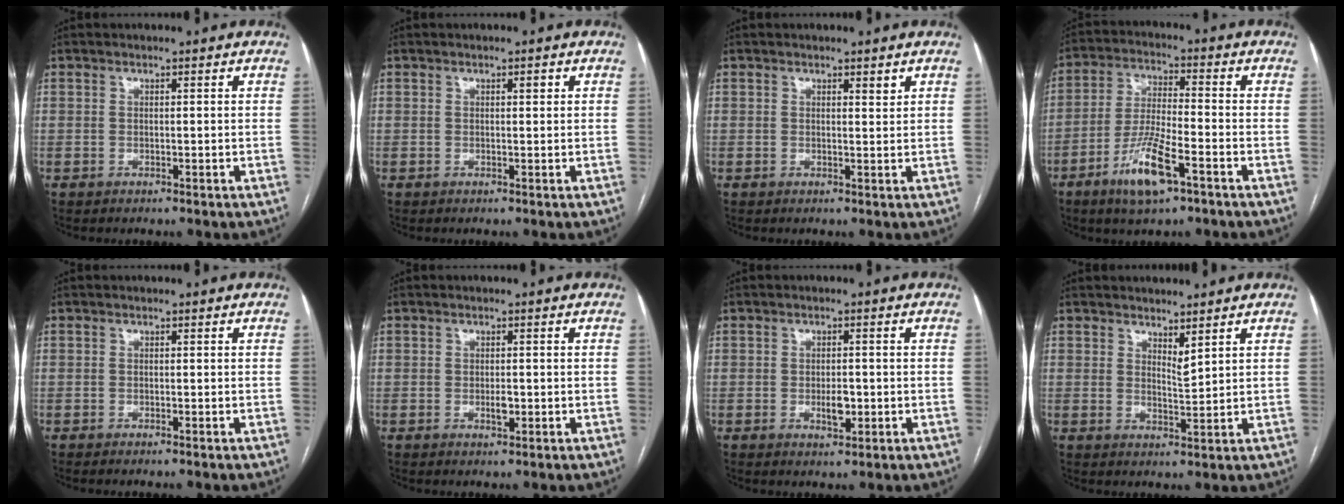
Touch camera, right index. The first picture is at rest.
{"total": 0.8, "force": [0.3, 0.2, 0.6], "torque": [-0.009, 0.001, 0.003]}
{"total": 1.1, "force": [0.8, 0.3, 0.7], "torque": [-0.011, -0.005, 0.011]}
{"total": 10.0, "force": [-5.5, 1.8, 8.2], "torque": [-0.165, -0.012, -0.101]}
{"total": 0.7, "force": [-0.6, -0.1, 0.3], "torque": [-0.004, 0.000, -0.009]}
{"total": 1.7, "force": [-0.3, 0.7, 1.5], "torque": [-0.025, -0.002, -0.003]}
{"total": 3.0, "force": [-0.6, 1.3, 2.6], "torque": [-0.042, -0.001, -0.007]}
{"total": 2.4, "force": [1.9, 0.3, 1.4], "torque": [-0.029, -0.016, 0.040]}